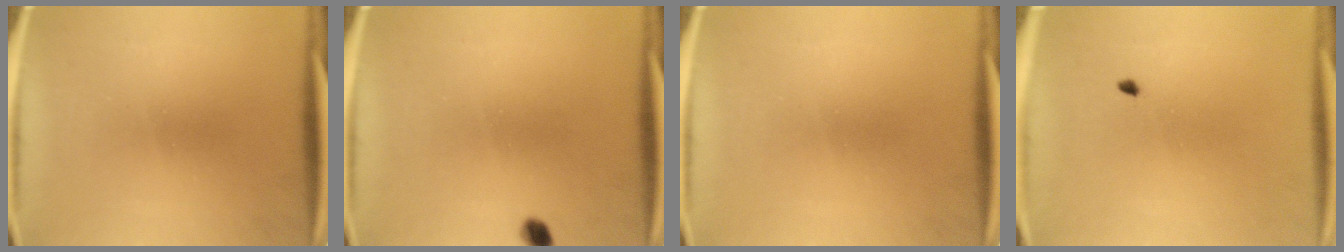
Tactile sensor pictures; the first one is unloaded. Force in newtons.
{"total": 1.8}
{"total": 0.0}
{"total": 0.6}